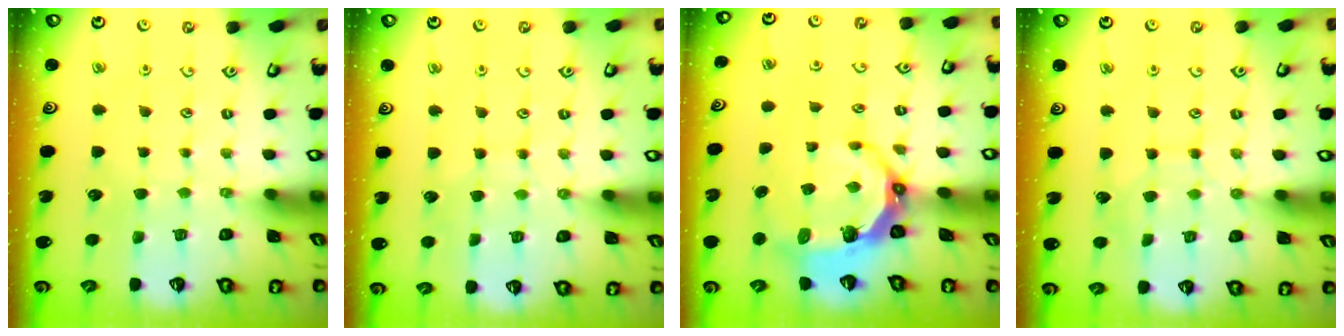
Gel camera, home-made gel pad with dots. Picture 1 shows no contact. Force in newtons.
{"total": 4.3, "press": 4.3, "slide": 0.5}
{"total": 6.4, "press": 5.0, "slide": 4.0}
{"total": 3.8, "press": 3.8, "slide": 0.3}